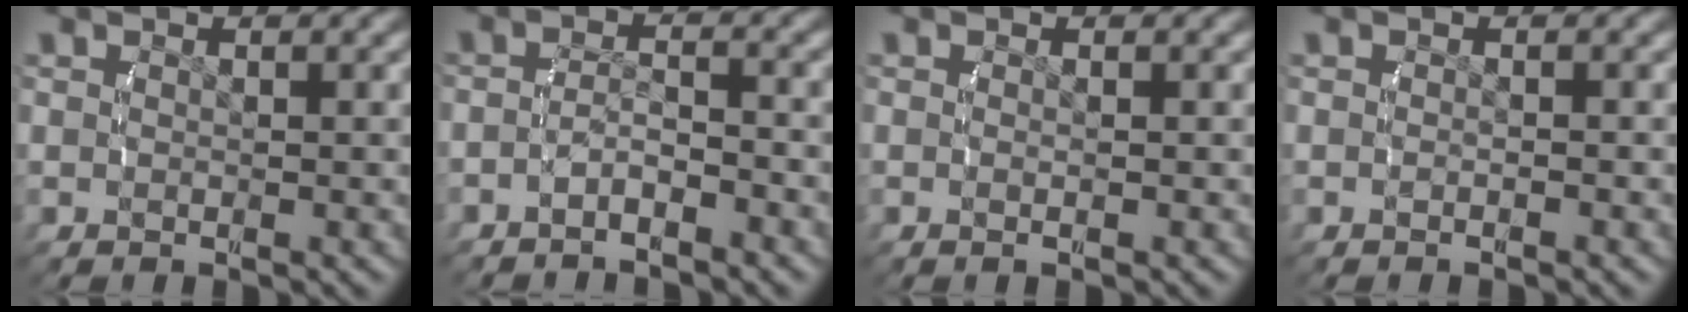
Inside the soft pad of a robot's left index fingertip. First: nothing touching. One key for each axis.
{"total": 2.7, "fx": -2.4, "fy": 0.5, "fz": 1.3, "tx": -0.029, "ty": -0.008, "tz": -0.037}
{"total": 0.7, "fx": -0.4, "fy": -0.1, "fz": 0.5, "tx": -0.017, "ty": -0.006, "tz": -0.004}
{"total": 0.7, "fx": -0.6, "fy": -0.1, "fz": 0.2, "tx": -0.006, "ty": -0.001, "tz": -0.012}